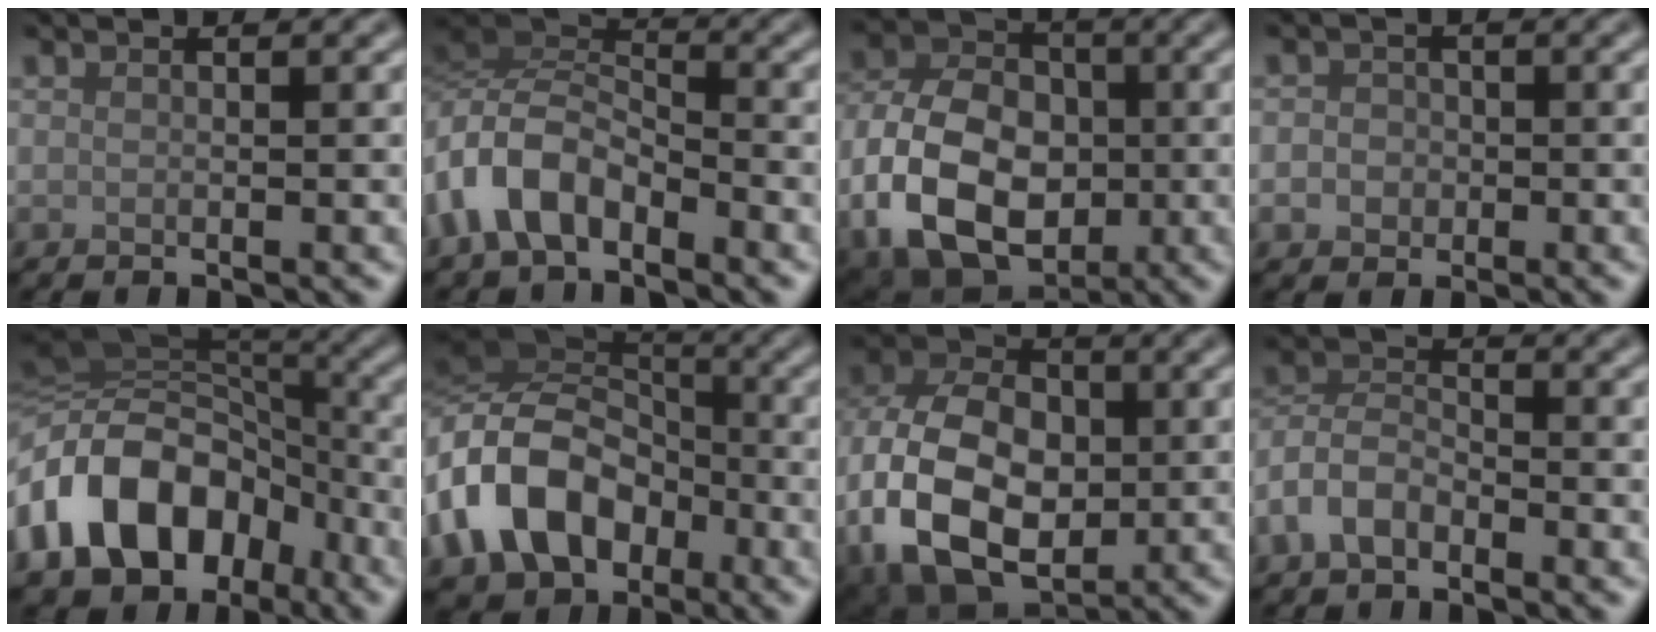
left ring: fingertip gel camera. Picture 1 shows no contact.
{"total": 5.7, "force": [-3.4, 3.2, 3.3], "torque": [-0.063, 0.005, -0.083]}
{"total": 11.5, "force": [-2.9, 8.0, 7.7], "torque": [-0.158, -0.011, -0.063]}
{"total": 2.6, "force": [-0.5, 2.4, 0.9], "torque": [0.004, 0.007, -0.024]}
{"total": 13.9, "force": [-5.6, 10.0, 8.0], "torque": [-0.154, -0.007, -0.095]}
{"total": 11.2, "force": [-4.1, 8.1, 6.7], "torque": [-0.145, -0.006, -0.090]}
{"total": 13.6, "force": [-2.3, 9.3, 9.6], "torque": [-0.211, -0.010, -0.050]}
{"total": 3.8, "force": [-2.4, 2.1, 2.0], "torque": [-0.040, 0.005, -0.059]}